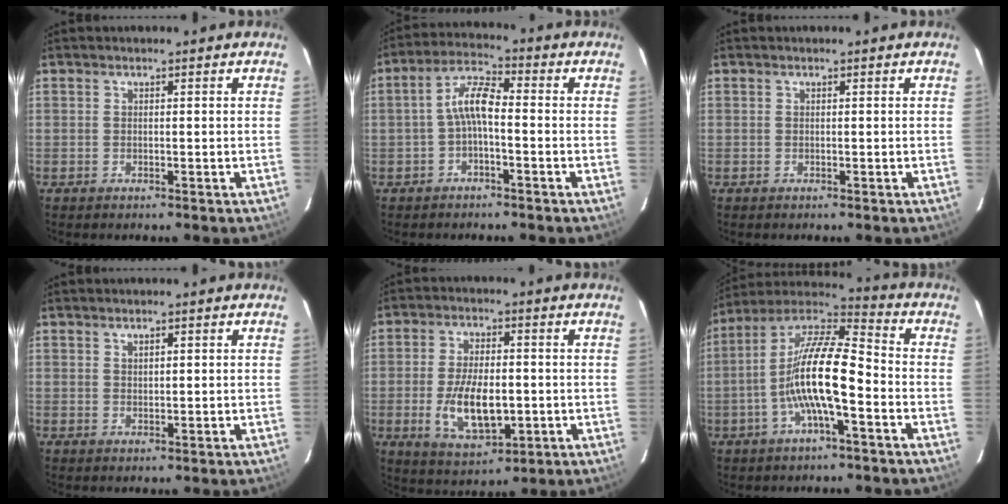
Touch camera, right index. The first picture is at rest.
{"total": 5.7, "force": [-1.5, 1.7, 5.2], "torque": [-0.113, 0.020, -0.031]}
{"total": 0.0}
{"total": 1.4, "force": [0.7, 0.7, 0.9], "torque": [-0.014, 0.003, 0.014]}
{"total": 11.3, "force": [-2.1, 5.2, 9.7], "torque": [-0.193, -0.012, -0.028]}
{"total": 14.7, "force": [-3.9, 3.3, 13.8], "torque": [-0.262, 0.004, -0.083]}